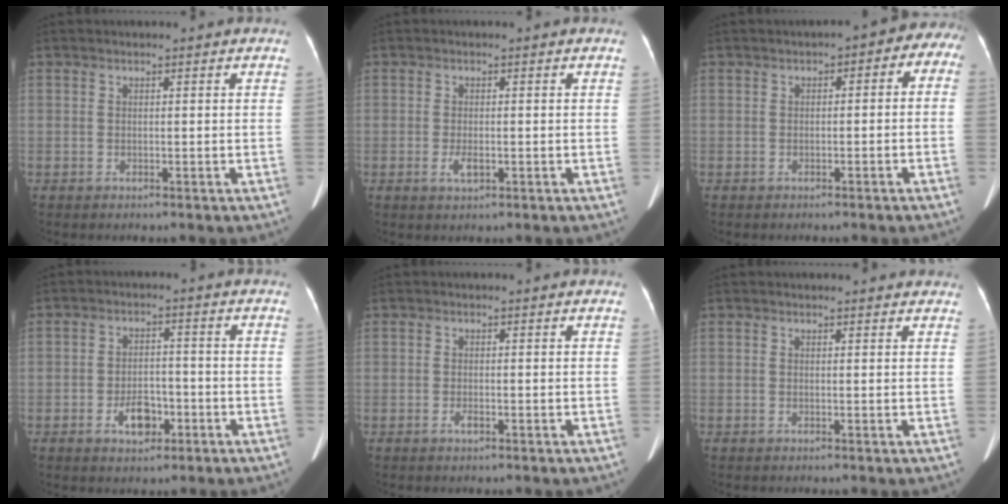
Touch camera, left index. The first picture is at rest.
{"total": 2.0, "force": [-0.8, 0.8, 1.7], "torque": [-0.033, -0.001, -0.009]}
{"total": 5.1, "force": [-0.4, 3.3, 3.8], "torque": [-0.031, 0.040, -0.012]}
{"total": 5.0, "force": [-2.4, 2.9, 3.3], "torque": [-0.057, 0.005, -0.036]}
{"total": 0.8, "force": [-0.5, 0.2, 0.6], "torque": [-0.011, -0.001, -0.007]}
{"total": 3.6, "force": [3.4, 1.0, 0.8], "torque": [-0.007, 0.009, 0.027]}